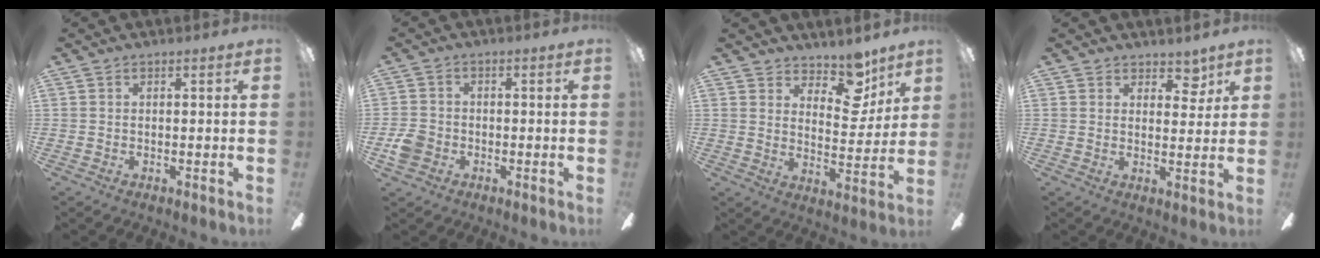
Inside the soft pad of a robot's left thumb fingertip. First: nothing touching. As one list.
[{"total": 4.9, "force": [-2.0, 3.9, 2.3], "torque": [-0.047, 0.014, -0.035]}, {"total": 11.1, "force": [8.5, 5.5, 4.5], "torque": [-0.058, -0.061, 0.153]}, {"total": 5.2, "force": [3.9, 3.3, 1.0], "torque": [0.004, -0.022, 0.065]}]